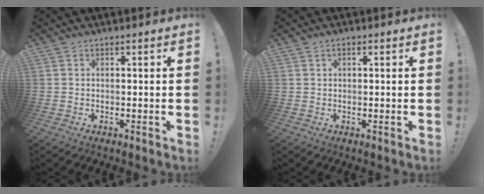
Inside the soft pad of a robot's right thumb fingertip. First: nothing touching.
{"total": 1.2, "force": [0.5, 0.8, 0.8], "torque": [-0.016, 0.004, 0.009]}